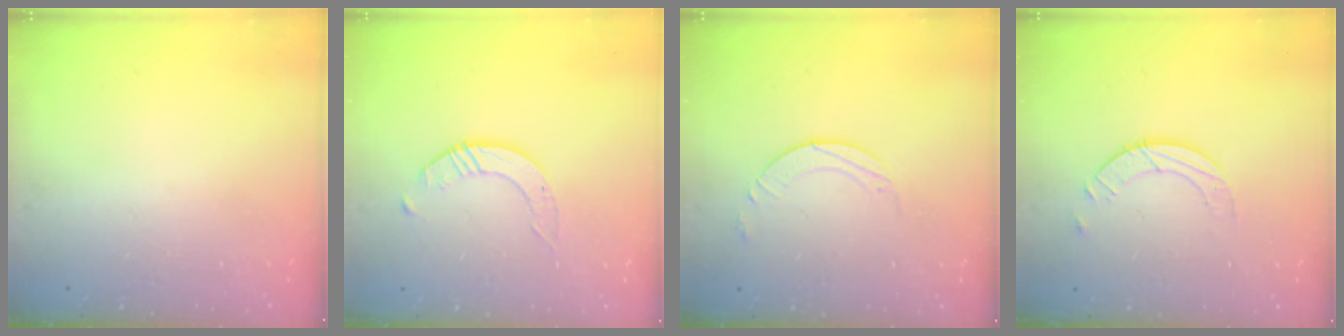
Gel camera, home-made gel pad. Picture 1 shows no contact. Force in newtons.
{"total": 1.6, "press": 1.6, "slide": 0.2}
{"total": 3.9, "press": 3.8, "slide": 0.5}
{"total": 3.4, "press": 3.4, "slide": 0.3}